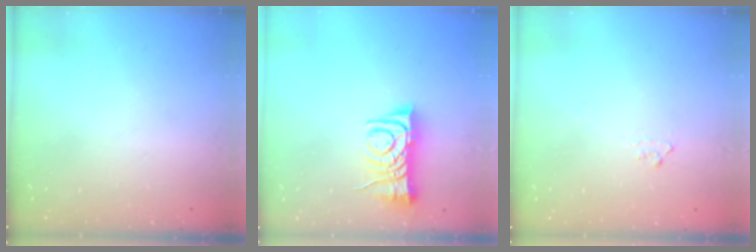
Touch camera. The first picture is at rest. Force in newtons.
{"total": 7.6, "press": 7.5, "slide": 1.0}
{"total": 4.6, "press": 4.5, "slide": 0.5}